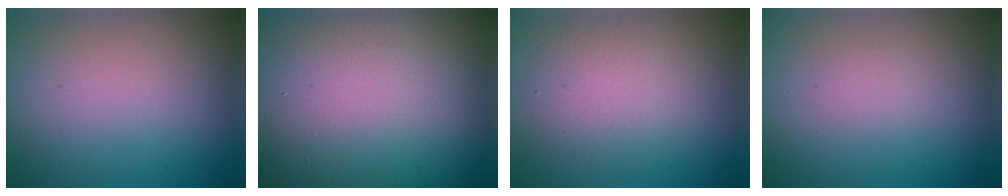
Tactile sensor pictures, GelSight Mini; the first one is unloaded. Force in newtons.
{"total": 23.5, "press": 23.4, "slide": 1.6}
{"total": 3.8, "press": 3.8, "slide": 0.4}
{"total": 0.7, "press": 0.7, "slide": 0.0}